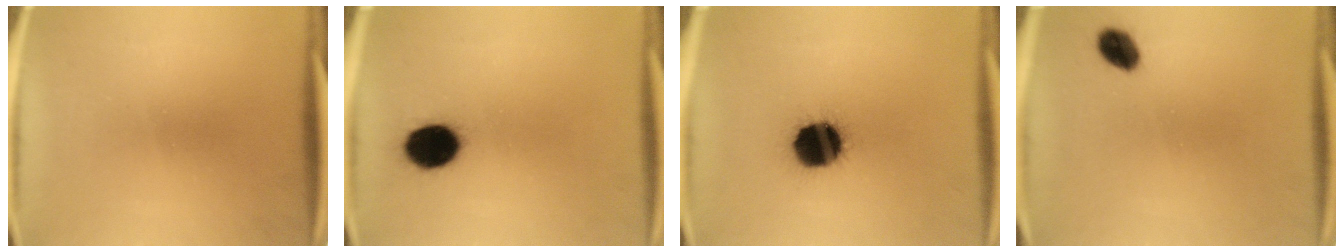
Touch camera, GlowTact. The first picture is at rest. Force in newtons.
{"total": 10.1}
{"total": 16.2}
{"total": 4.5}